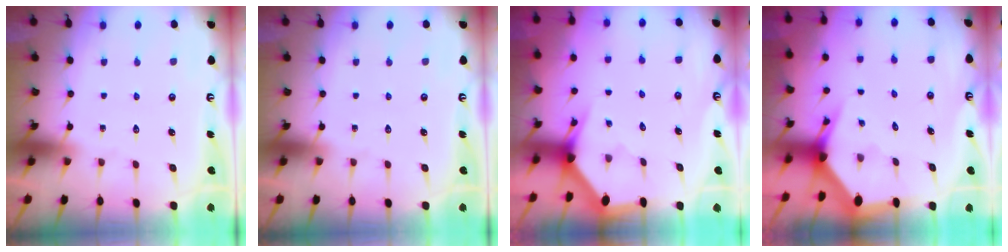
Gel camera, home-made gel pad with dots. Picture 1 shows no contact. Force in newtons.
{"total": 0.0}
{"total": 3.0, "press": 3.0, "slide": 0.1}
{"total": 3.7, "press": 3.6, "slide": 0.3}